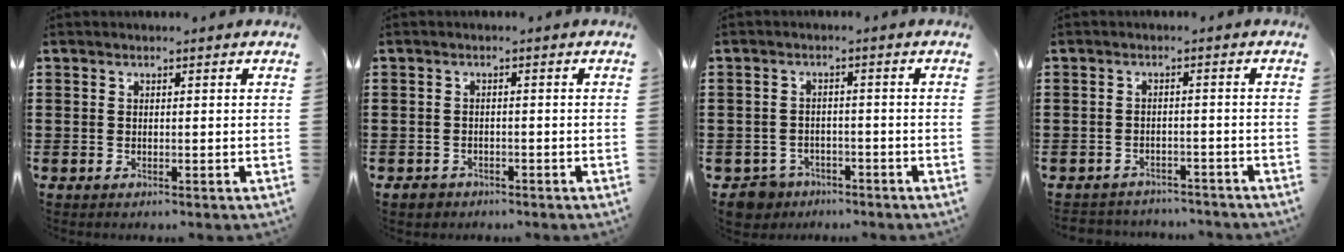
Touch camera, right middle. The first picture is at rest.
{"total": 1.3, "force": [-1.1, 0.7, 0.1], "torque": [-0.005, 0.001, -0.025]}
{"total": 3.5, "force": [-3.3, 1.2, 0.2], "torque": [-0.025, -0.004, -0.075]}
{"total": 2.4, "force": [-2.4, 0.4, -0.2], "torque": [-0.004, 0.000, -0.053]}